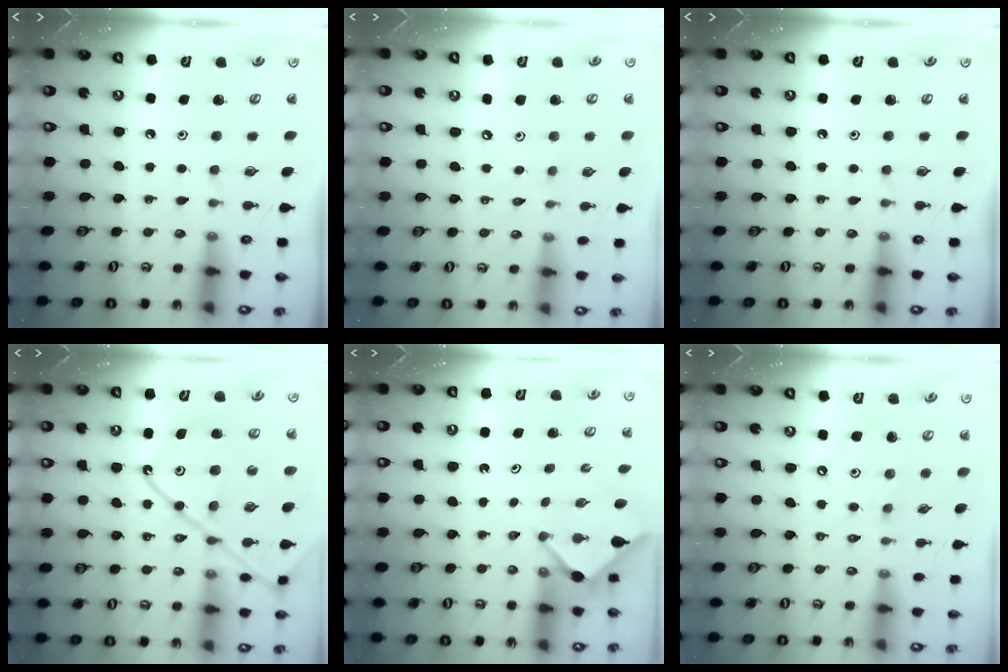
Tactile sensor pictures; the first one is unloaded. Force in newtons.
{"total": 3.8, "press": 3.7, "slide": 0.4}
{"total": 0.0}
{"total": 16.7, "press": 16.6, "slide": 1.7}
{"total": 2.5, "press": 2.5, "slide": 0.3}
{"total": 4.6, "press": 4.6, "slide": 0.6}